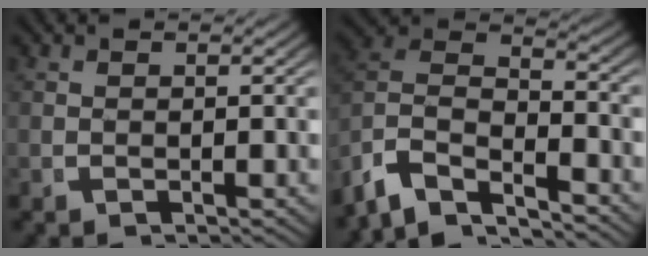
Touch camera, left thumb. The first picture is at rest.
{"total": 12.1, "force": [-2.0, 9.4, 7.3], "torque": [-0.174, -0.035, -0.041]}